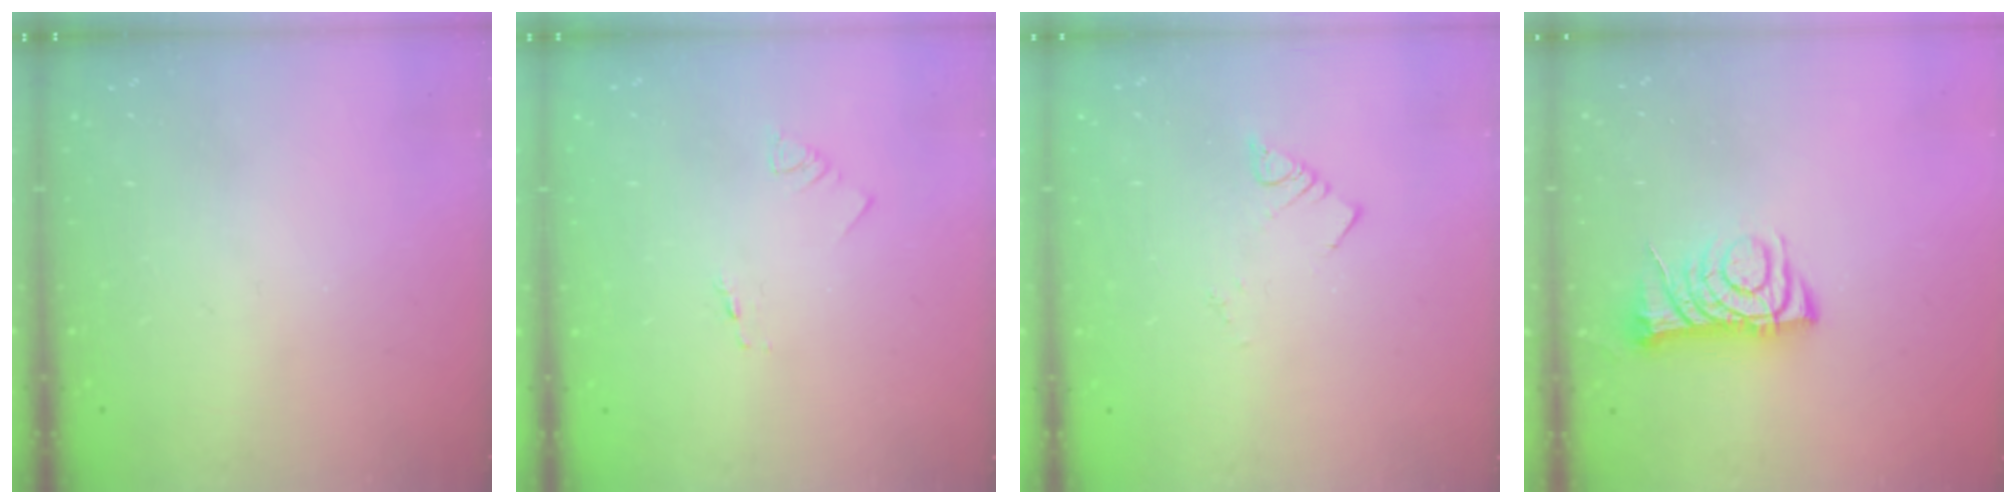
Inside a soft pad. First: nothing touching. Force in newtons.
{"total": 1.3, "press": 1.2, "slide": 0.1}
{"total": 1.9, "press": 1.9, "slide": 0.1}
{"total": 7.6, "press": 7.5, "slide": 0.9}